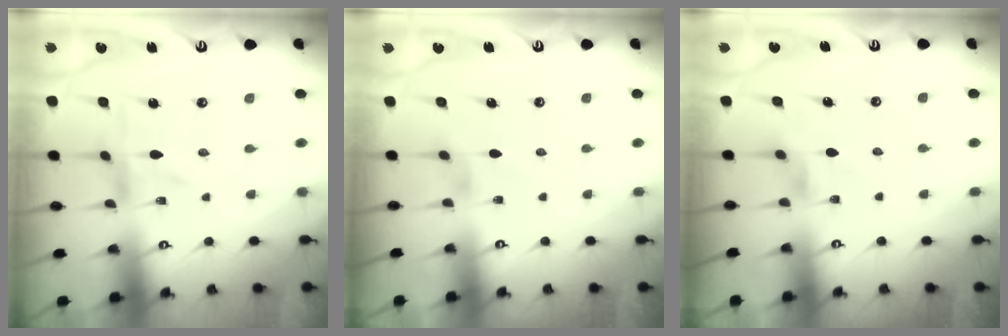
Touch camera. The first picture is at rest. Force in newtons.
{"total": 2.4, "press": 2.3, "slide": 0.4}
{"total": 3.0, "press": 3.0, "slide": 0.3}